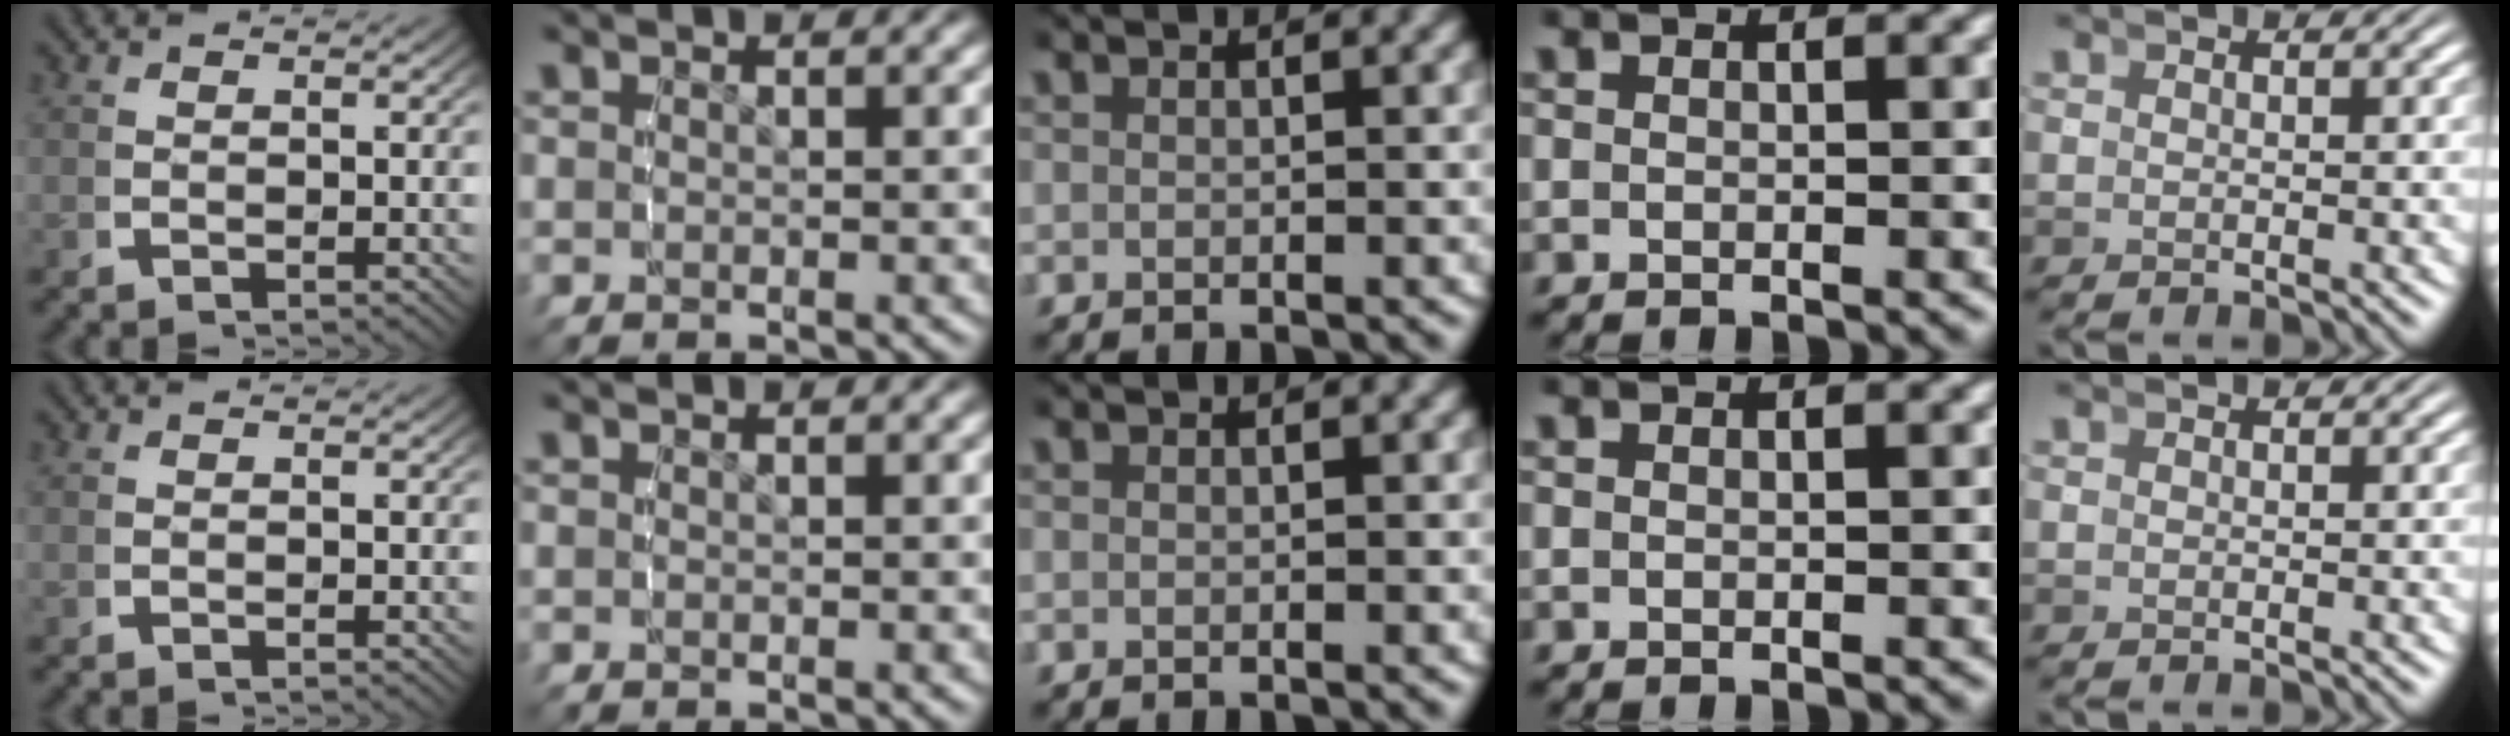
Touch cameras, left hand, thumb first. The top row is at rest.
{}